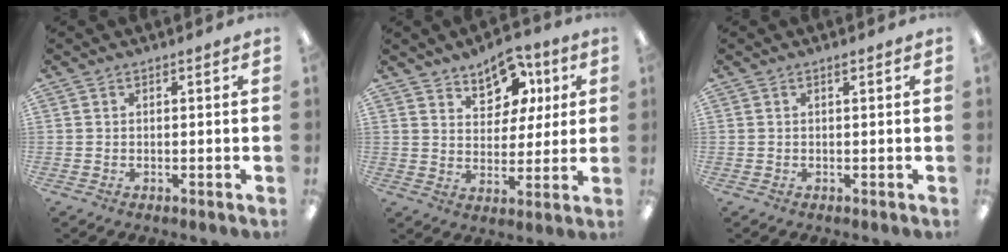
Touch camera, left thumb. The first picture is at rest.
{"total": 10.4, "force": [6.8, 6.9, 4.0], "torque": [-0.053, -0.036, 0.124]}
{"total": 0.5, "force": [0.4, 0.1, 0.3], "torque": [-0.006, 0.002, 0.008]}